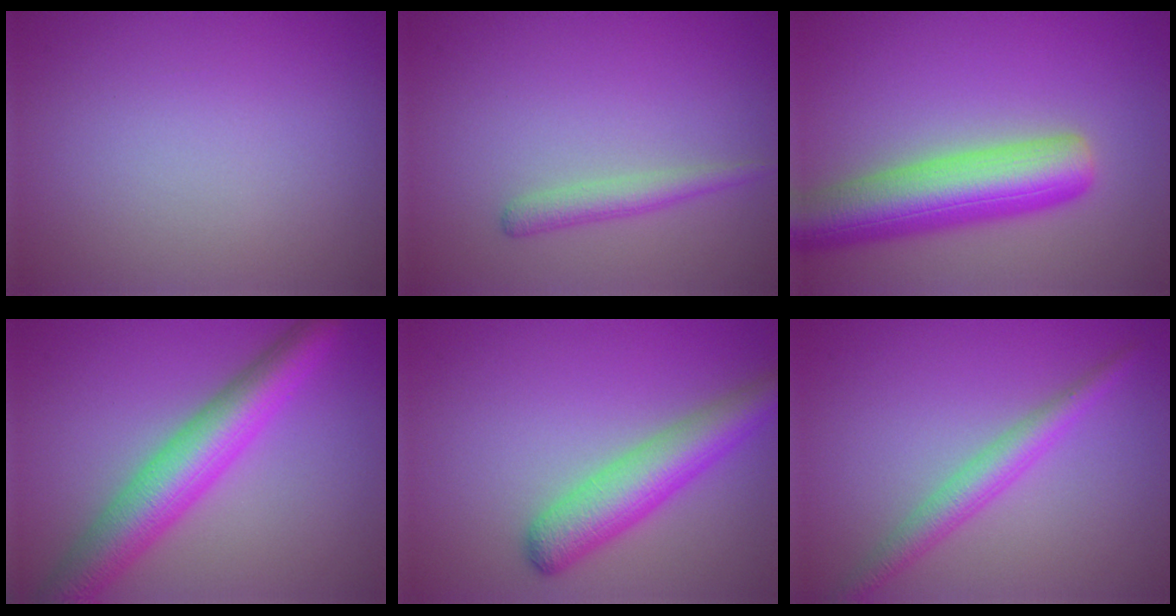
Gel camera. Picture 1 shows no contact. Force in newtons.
{"total": 1.7, "press": 1.7, "slide": 0.1}
{"total": 7.9, "press": 7.9, "slide": 0.4}
{"total": 7.0, "press": 7.0, "slide": 0.2}
{"total": 5.0, "press": 5.0, "slide": 0.2}
{"total": 2.9, "press": 2.9, "slide": 0.1}